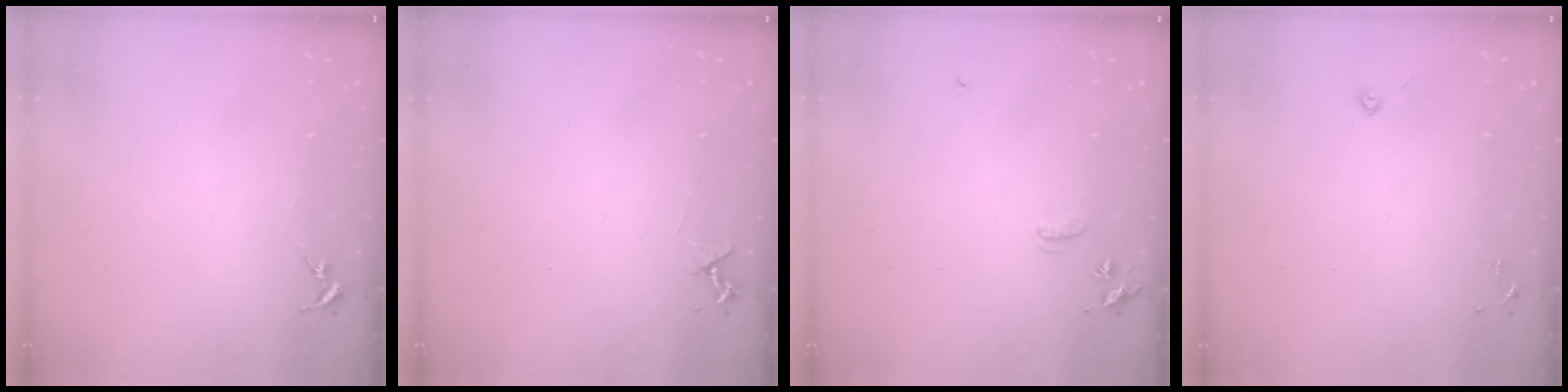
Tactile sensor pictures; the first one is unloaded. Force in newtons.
{"total": 4.2, "press": 4.1, "slide": 0.5}
{"total": 5.6, "press": 5.6, "slide": 0.7}
{"total": 2.9, "press": 2.8, "slide": 1.0}